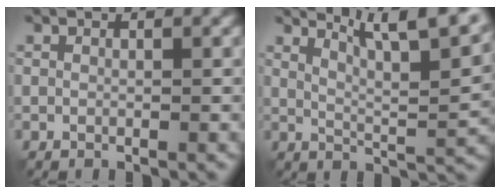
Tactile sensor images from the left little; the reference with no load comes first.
{"total": 9.1, "force": [6.4, 2.2, 6.1], "torque": [-0.085, 0.008, 0.085]}